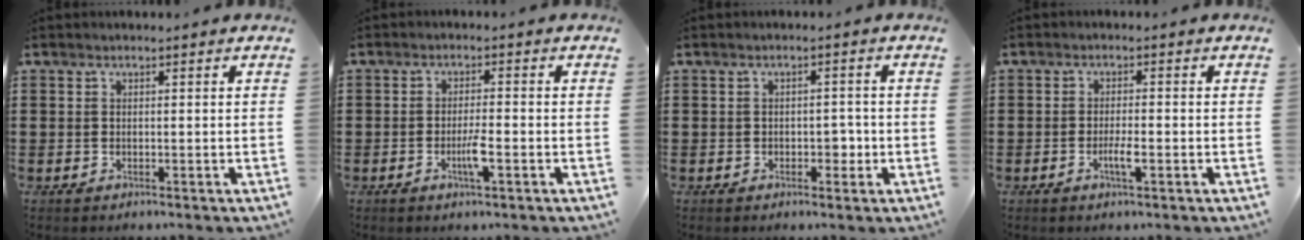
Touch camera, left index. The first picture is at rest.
{"total": 3.7, "force": [-1.3, 0.5, 3.4], "torque": [-0.064, -0.001, -0.025]}
{"total": 2.5, "force": [-0.7, 1.5, 1.9], "torque": [-0.039, 0.003, -0.016]}
{"total": 2.9, "force": [-0.9, 0.5, 2.7], "torque": [-0.047, 0.001, -0.016]}